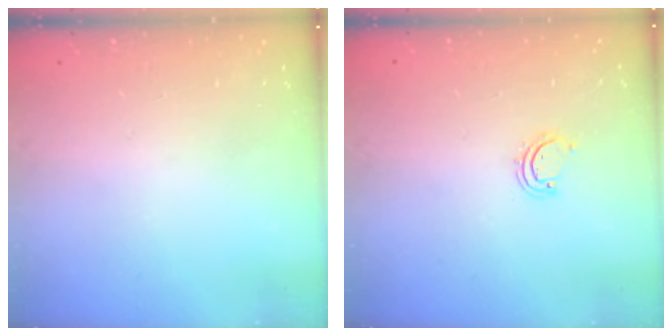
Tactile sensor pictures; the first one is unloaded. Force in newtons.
{"total": 2.5, "press": 2.5, "slide": 0.3}